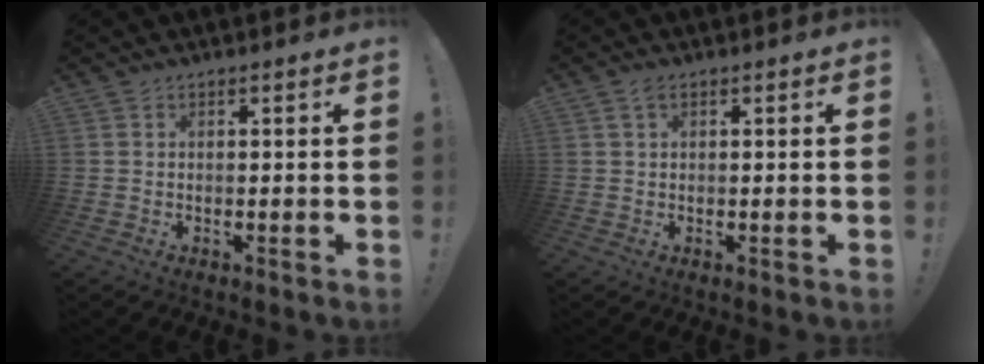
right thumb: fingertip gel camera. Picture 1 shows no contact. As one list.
[{"total": 1.8, "force": [0.9, 0.9, 1.3], "torque": [-0.025, 0.001, 0.016]}]